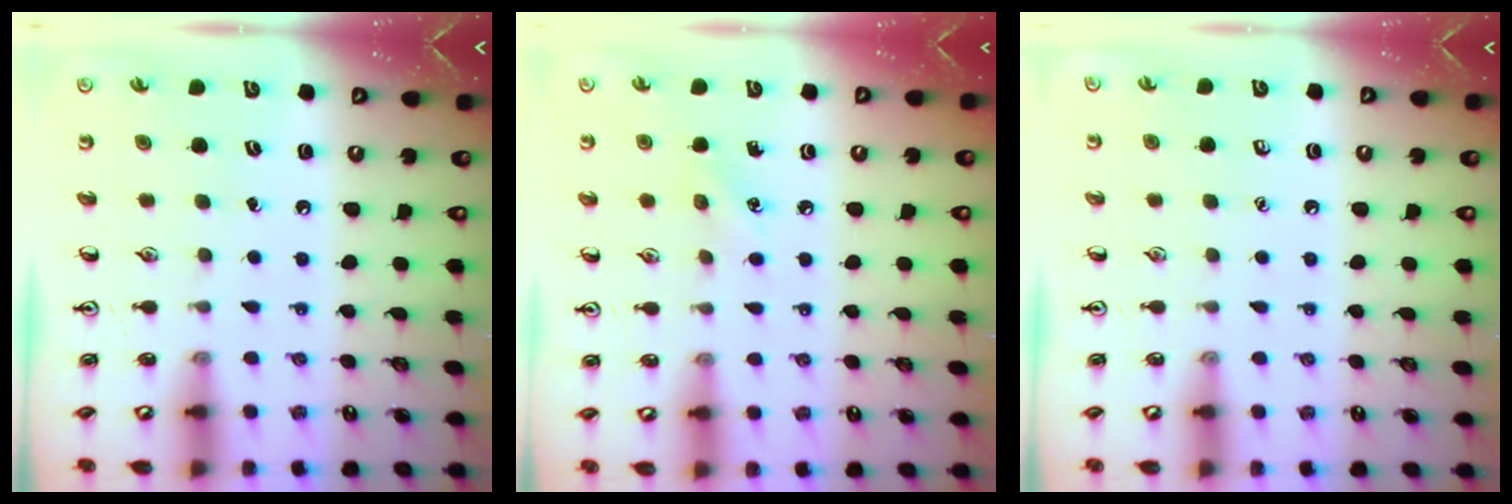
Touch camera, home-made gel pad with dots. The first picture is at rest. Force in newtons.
{"total": 4.3, "press": 4.0, "slide": 1.5}
{"total": 0.0}